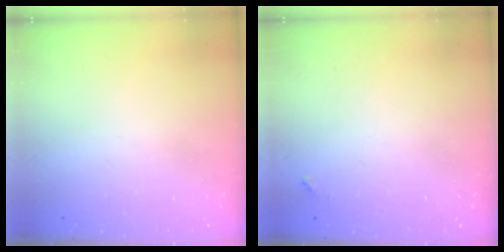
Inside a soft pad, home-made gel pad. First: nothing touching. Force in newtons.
{"total": 3.5, "press": 3.5, "slide": 0.2}